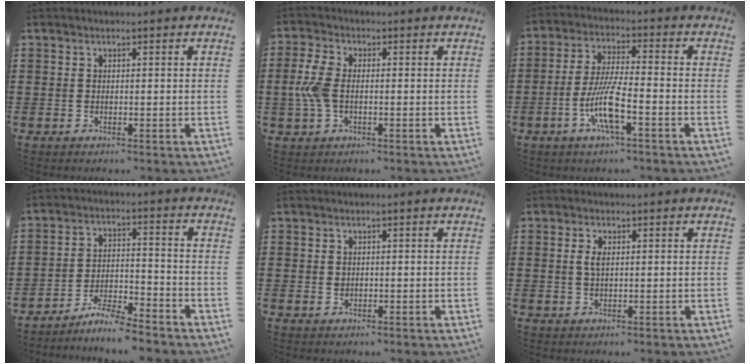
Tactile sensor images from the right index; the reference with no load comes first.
{"total": 5.4, "force": [-0.4, 2.9, 4.5], "torque": [-0.121, -0.005, -0.017]}
{"total": 8.7, "force": [-3.5, 1.6, 7.8], "torque": [-0.173, -0.013, -0.074]}
{"total": 5.8, "force": [-5.5, -0.2, 1.8], "torque": [-0.038, -0.002, -0.109]}
{"total": 0.8, "force": [0.1, 0.7, 0.4], "torque": [-0.011, 0.005, 0.002]}
{"total": 2.2, "force": [0.4, 0.9, 2.0], "torque": [-0.042, 0.006, 0.005]}